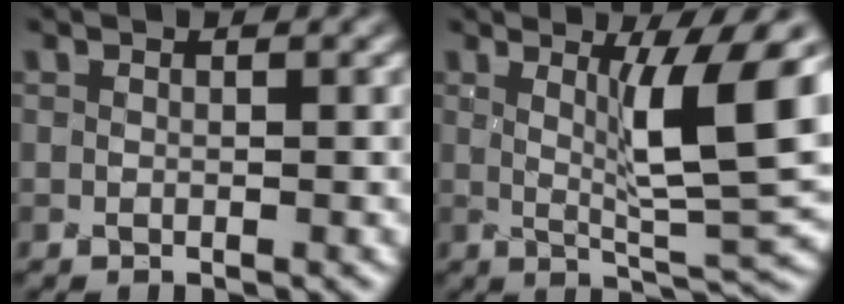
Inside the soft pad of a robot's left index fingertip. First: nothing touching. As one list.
[{"total": 7.6, "force": [1.3, 1.4, 7.3], "torque": [-0.104, 0.000, 0.033]}]